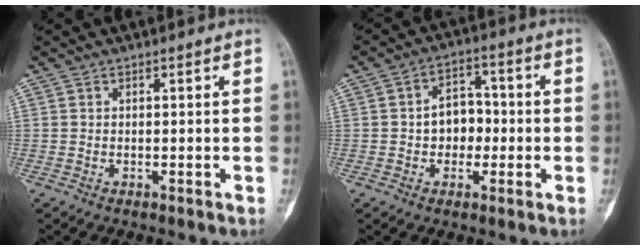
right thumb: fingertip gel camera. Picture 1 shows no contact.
{"total": 7.1, "force": [-0.7, 5.4, 4.5], "torque": [-0.033, 0.023, -0.018]}